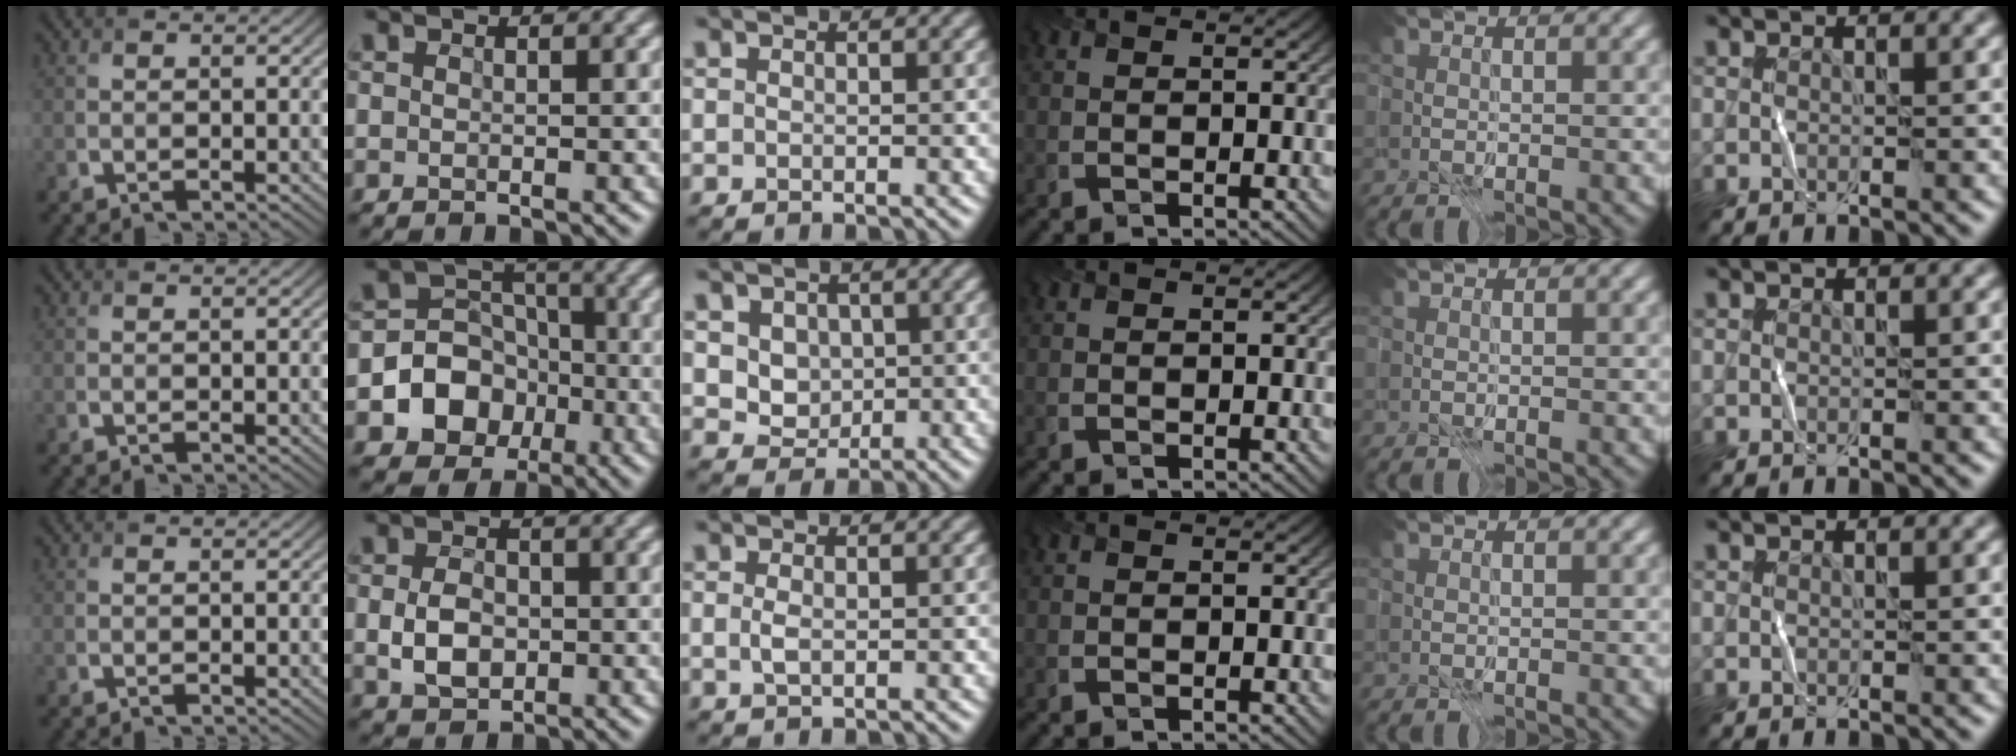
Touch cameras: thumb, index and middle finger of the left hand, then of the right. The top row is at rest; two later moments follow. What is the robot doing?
{"motion": "fold", "object": "file"}